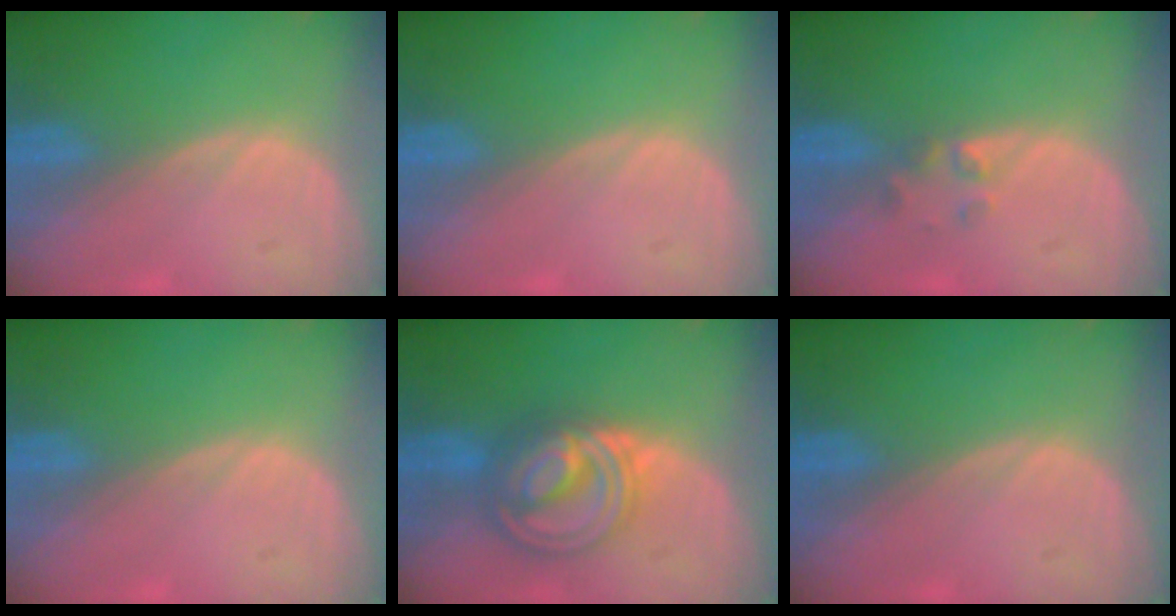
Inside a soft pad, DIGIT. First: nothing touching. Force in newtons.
{"total": 0.0}
{"total": 1.9, "press": 1.7, "slide": 0.8}
{"total": 0.0}
{"total": 8.0, "press": 8.0, "slide": 0.5}
{"total": 0.0}